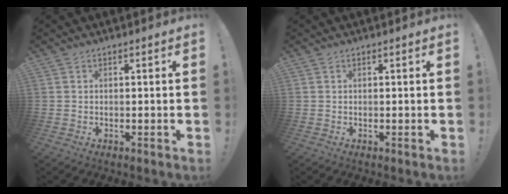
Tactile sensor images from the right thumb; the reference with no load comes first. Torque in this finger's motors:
{"motor_torque": [-0.05, 0.07, -0.01, -0.03, 0.00]}